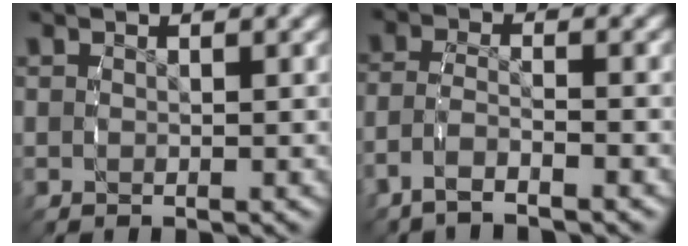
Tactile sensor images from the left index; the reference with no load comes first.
{"total": 3.1, "force": [-1.9, 1.4, 1.9], "torque": [-0.049, -0.014, -0.030]}